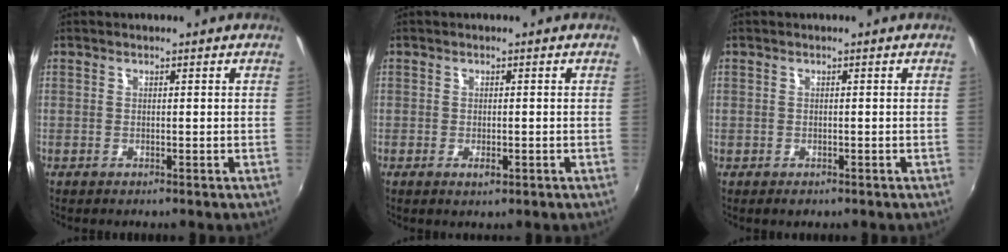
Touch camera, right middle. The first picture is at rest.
{"total": 1.6, "force": [-0.6, 0.7, 1.3], "torque": [-0.022, -0.002, -0.009]}
{"total": 1.1, "force": [-0.7, 0.7, 0.4], "torque": [-0.010, -0.006, -0.011]}